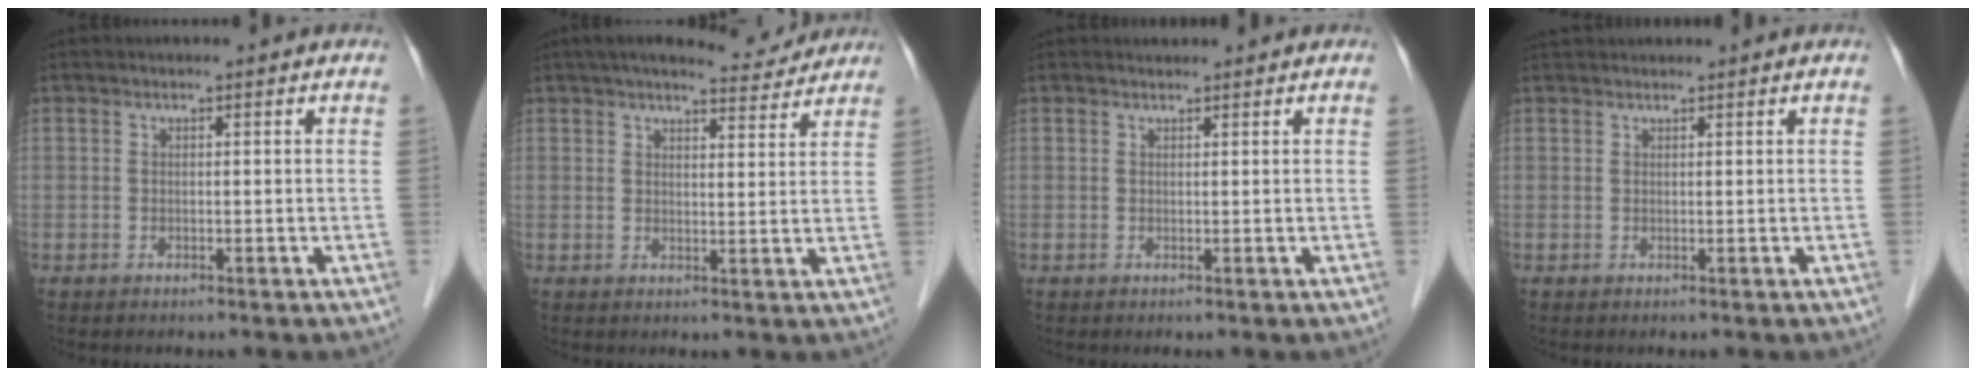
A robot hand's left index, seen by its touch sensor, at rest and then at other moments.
{"total": 8.1, "force": [7.5, 1.5, 2.8], "torque": [-0.041, 0.012, 0.093]}
{"total": 1.4, "force": [1.3, 0.2, 0.3], "torque": [-0.010, 0.014, 0.022]}
{"total": 2.6, "force": [2.5, 0.1, 0.7], "torque": [-0.006, 0.032, 0.045]}